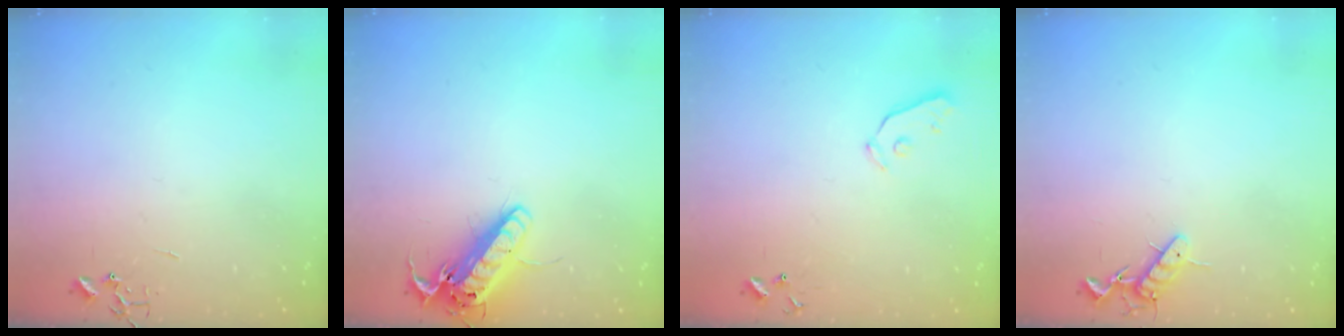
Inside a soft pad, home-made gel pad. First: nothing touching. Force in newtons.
{"total": 15.8, "press": 15.6, "slide": 2.7}
{"total": 3.8, "press": 3.8, "slide": 0.4}
{"total": 8.0, "press": 7.9, "slide": 1.4}